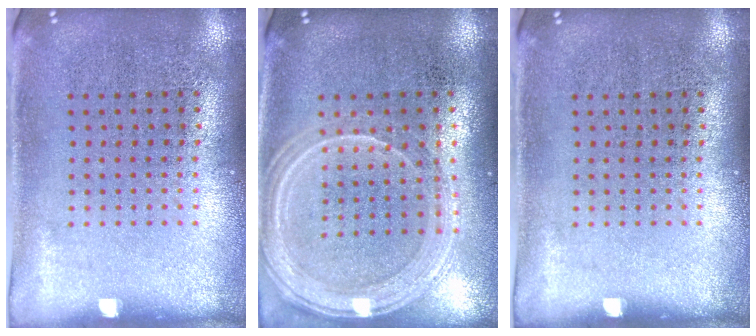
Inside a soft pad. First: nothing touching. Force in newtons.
{"total": 1.4, "press": 1.3, "slide": 0.2}
{"total": 0.0}